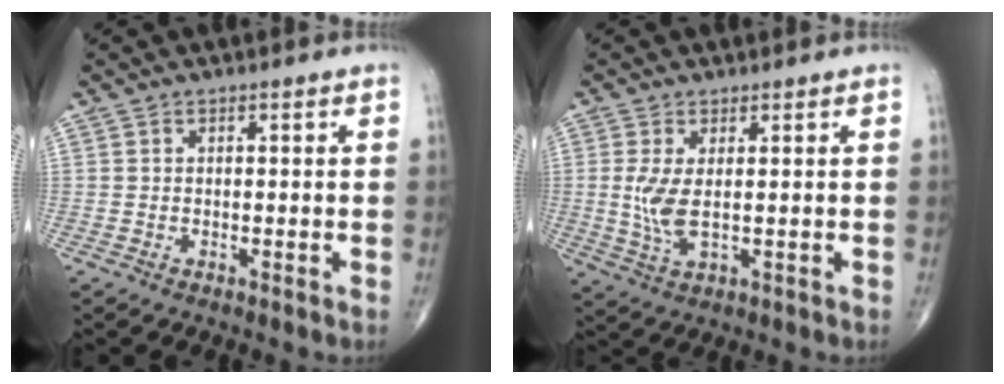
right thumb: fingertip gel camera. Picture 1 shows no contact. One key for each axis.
{"total": 6.2, "fx": 0.6, "fy": 2.2, "fz": 5.7, "tx": -0.137, "ty": -0.015, "tz": 0.019}